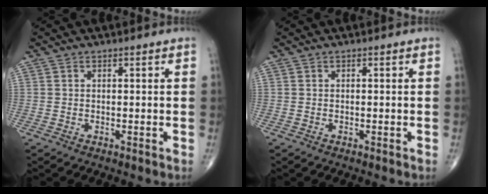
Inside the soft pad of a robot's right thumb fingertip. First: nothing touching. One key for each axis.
{"total": 0.0}